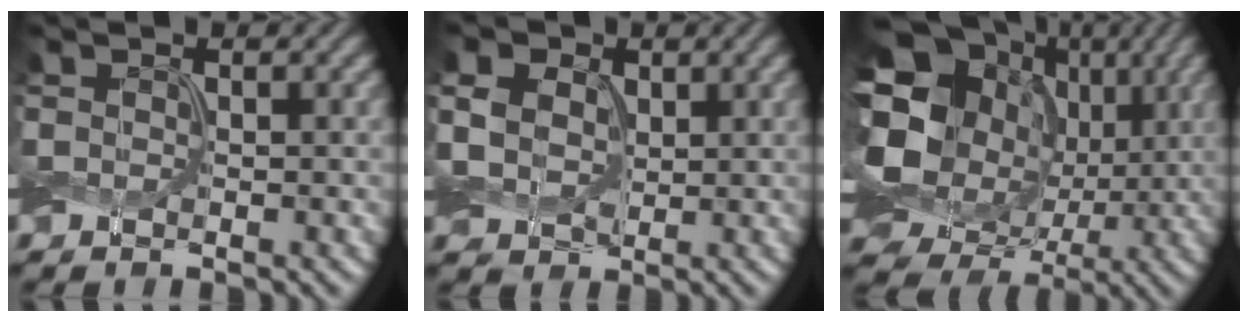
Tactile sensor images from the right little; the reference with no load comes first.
{"total": 7.0, "force": [1.7, 5.6, 3.9], "torque": [-0.100, 0.029, 0.012]}
{"total": 20.3, "force": [1.8, 17.1, 10.9], "torque": [-0.238, 0.024, 0.024]}